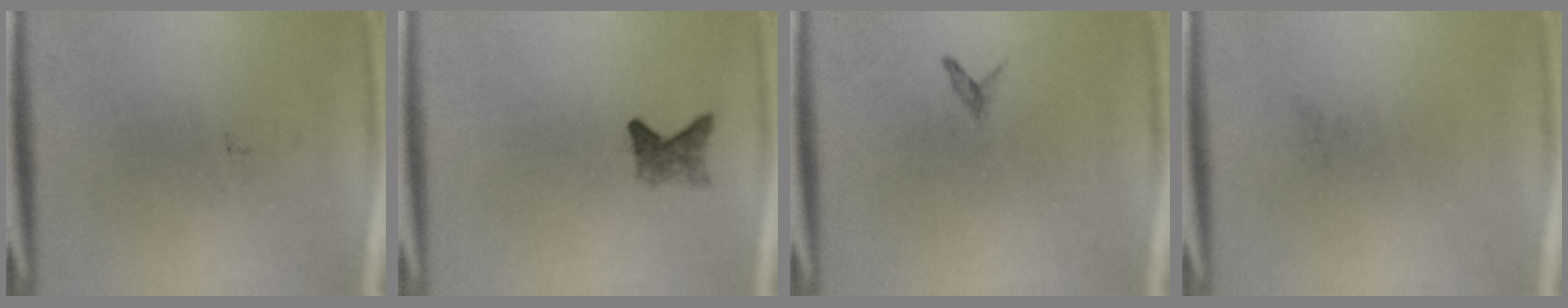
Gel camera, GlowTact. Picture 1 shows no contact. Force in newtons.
{"total": 2.1}
{"total": 0.7}
{"total": 0.0}